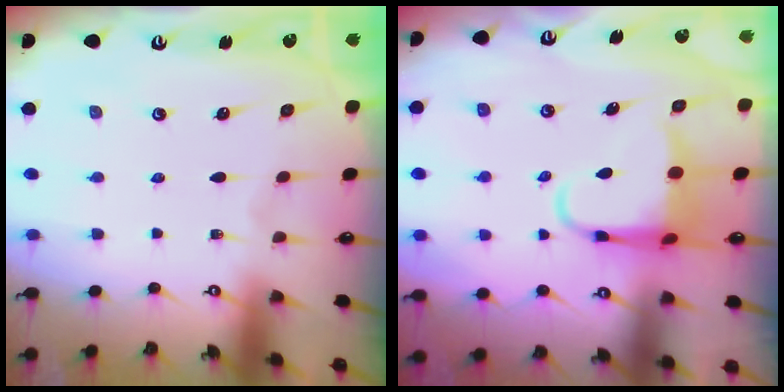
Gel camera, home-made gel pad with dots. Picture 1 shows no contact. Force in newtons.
{"total": 6.7, "press": 6.6, "slide": 1.1}